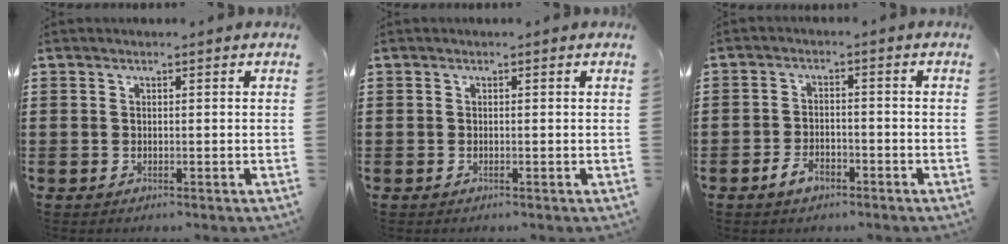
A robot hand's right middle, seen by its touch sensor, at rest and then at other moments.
{"total": 0.0}
{"total": 3.4, "force": [-2.4, 1.7, 1.7], "torque": [-0.038, 0.003, -0.049]}